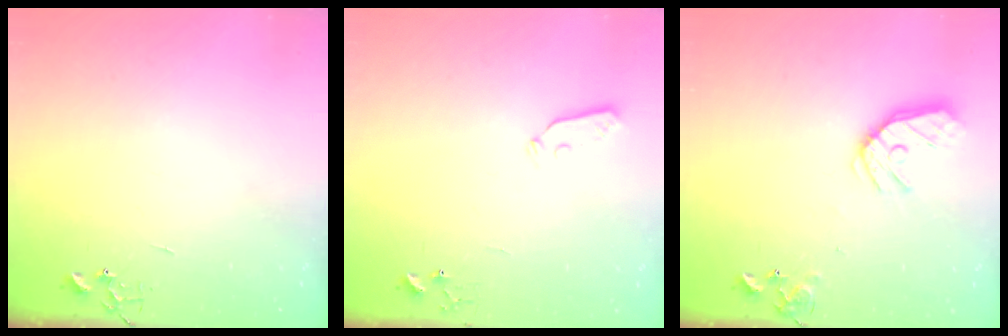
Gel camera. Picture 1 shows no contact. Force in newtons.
{"total": 3.6, "press": 3.6, "slide": 0.6}
{"total": 14.4, "press": 14.3, "slide": 1.9}